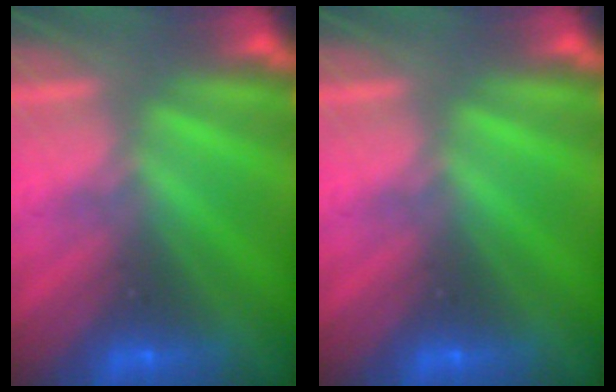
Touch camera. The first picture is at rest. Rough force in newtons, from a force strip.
{"total": 0.0}